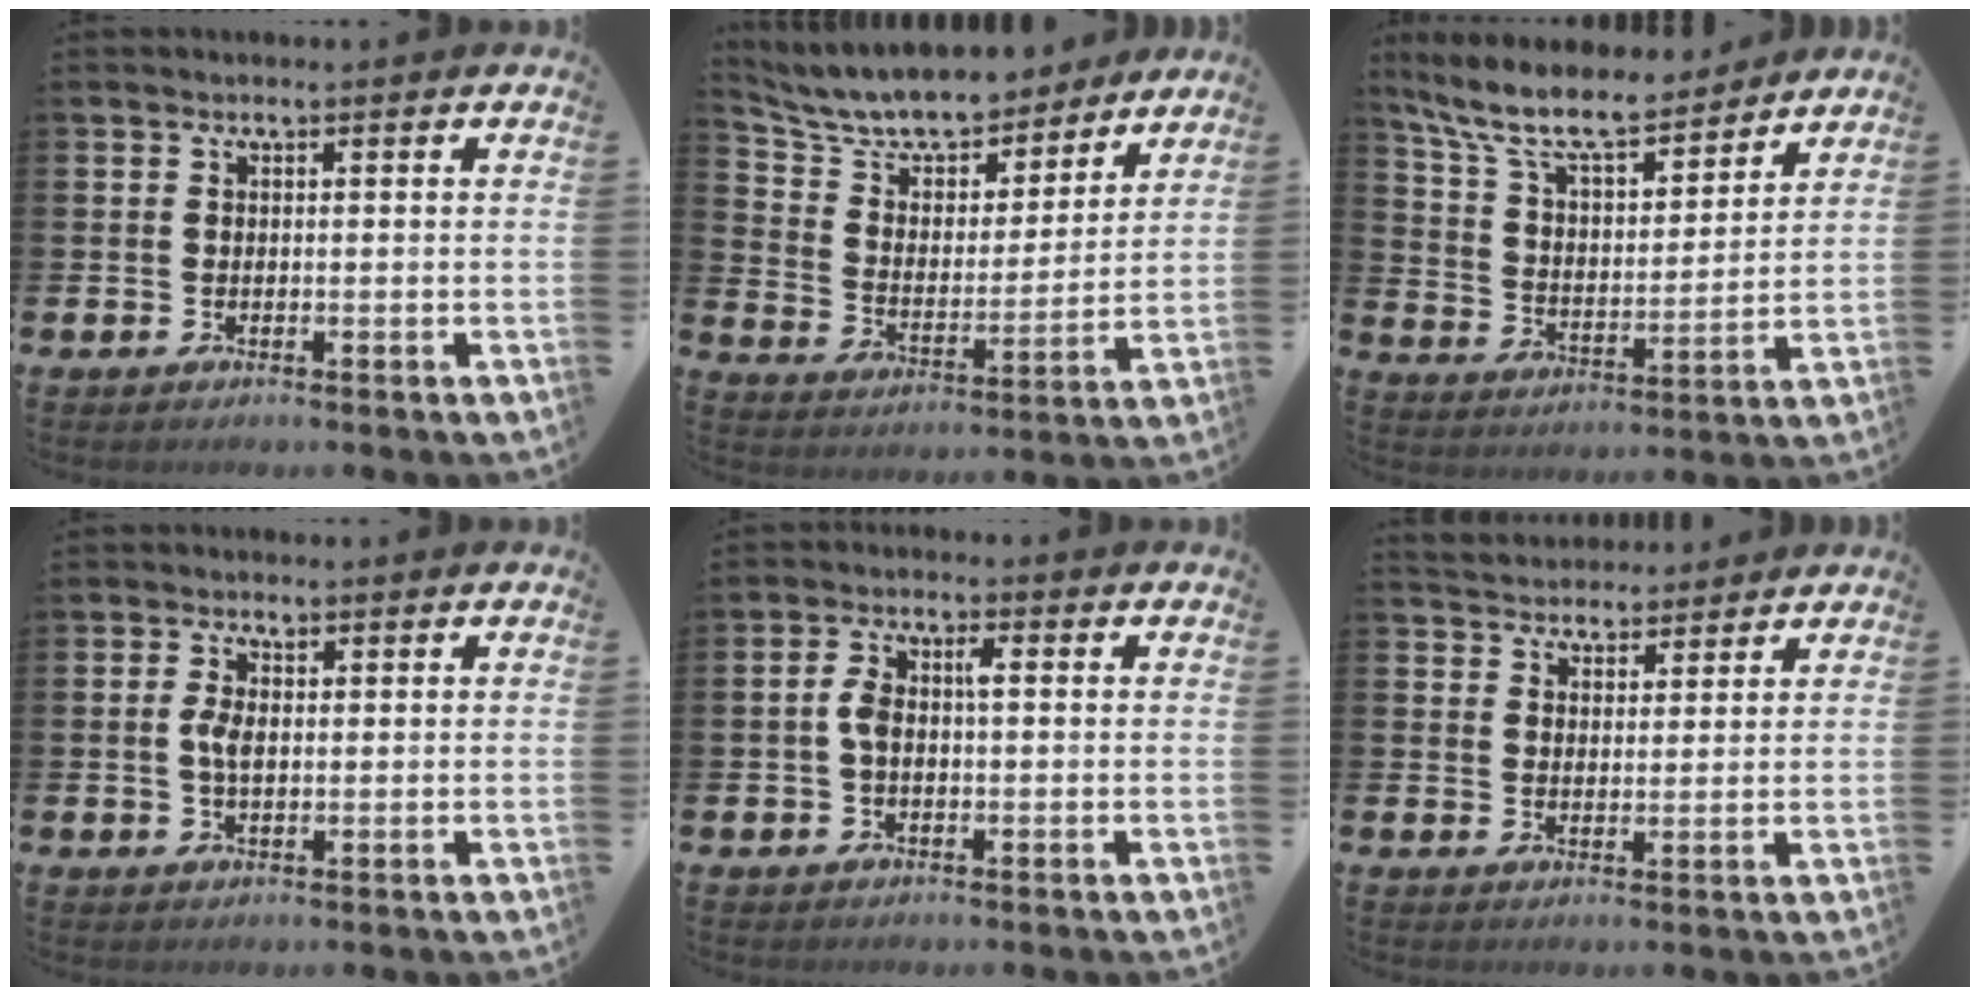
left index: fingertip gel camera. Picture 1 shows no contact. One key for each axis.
{"total": 9.3, "fx": 8.7, "fy": 2.6, "fz": 2.2, "tx": -0.084, "ty": -0.062, "tz": 0.154}
{"total": 10.3, "fx": 9.1, "fy": 2.5, "fz": 4.2, "tx": -0.123, "ty": -0.052, "tz": 0.160}
{"total": 2.7, "fx": 0.6, "fy": 1.4, "fz": 2.3, "tx": -0.037, "ty": 0.002, "tz": 0.008}
{"total": 3.6, "fx": 0.3, "fy": 1.8, "fz": 3.1, "tx": -0.058, "ty": 0.008, "tz": 0.002}
{"total": 4.1, "fx": 3.9, "fy": 1.0, "fz": -0.4, "tx": -0.012, "ty": -0.018, "tz": 0.073}